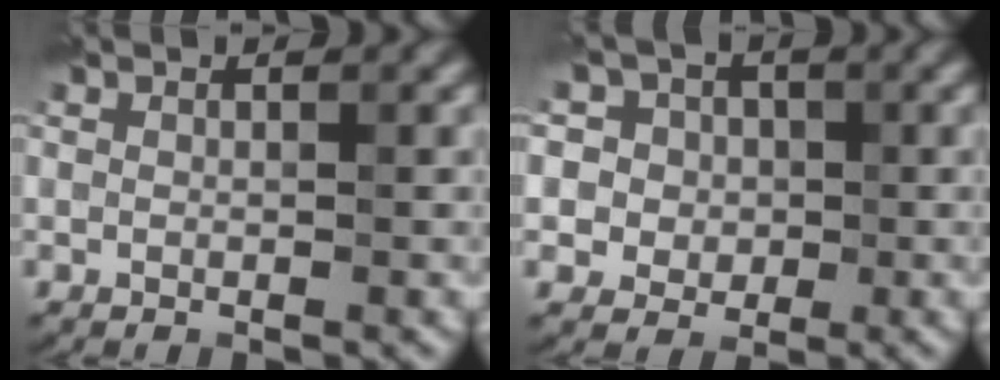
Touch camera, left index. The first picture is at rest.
{"total": 7.0, "force": [2.5, 6.1, 2.5], "torque": [-0.037, 0.023, 0.010]}